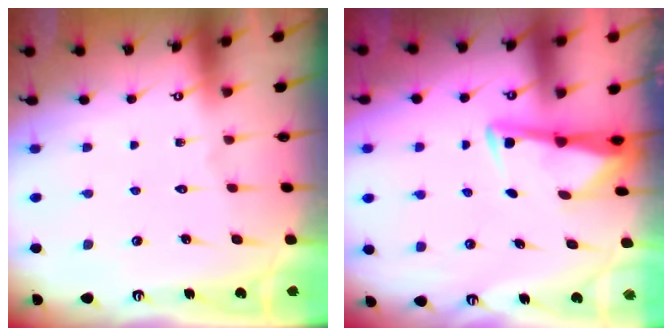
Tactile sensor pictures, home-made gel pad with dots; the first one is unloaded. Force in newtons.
{"total": 2.9, "press": 2.9, "slide": 0.4}